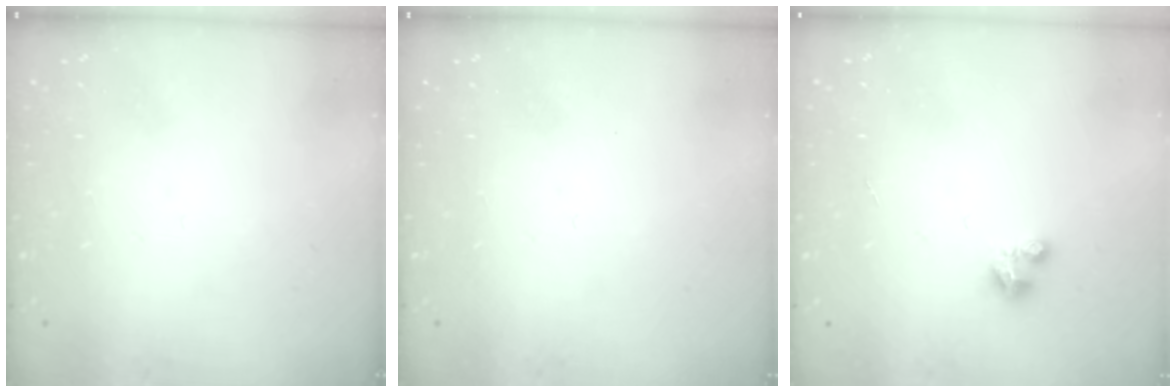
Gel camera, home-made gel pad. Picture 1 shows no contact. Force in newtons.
{"total": 0.0}
{"total": 2.6, "press": 2.6, "slide": 0.2}